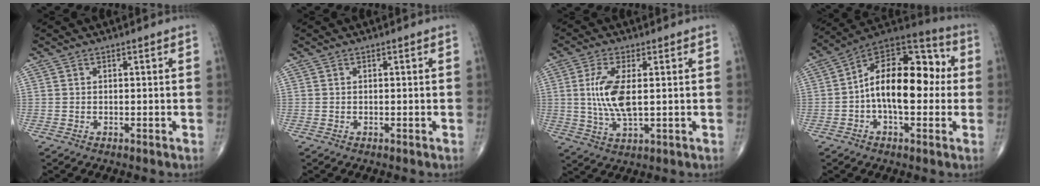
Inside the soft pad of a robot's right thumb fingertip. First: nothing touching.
{"total": 0.0}
{"total": 8.8, "force": [0.9, 3.3, 8.1], "torque": [-0.181, -0.009, 0.022]}
{"total": 18.5, "force": [0.0, 10.0, 15.6], "torque": [-0.222, 0.047, -0.010]}